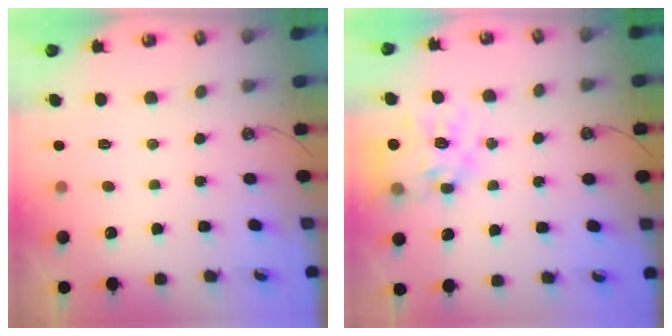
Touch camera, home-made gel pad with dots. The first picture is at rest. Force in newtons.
{"total": 16.1, "press": 16.1, "slide": 1.6}